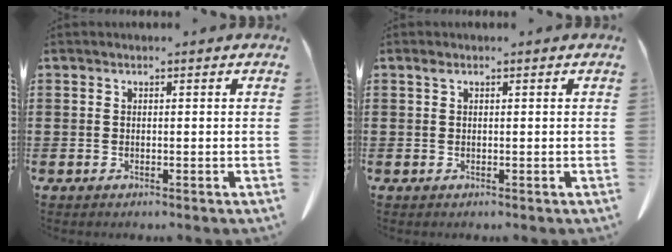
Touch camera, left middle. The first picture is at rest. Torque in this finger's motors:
{"motor_torque": [0.45, 0.52, -0.02, 0.00]}